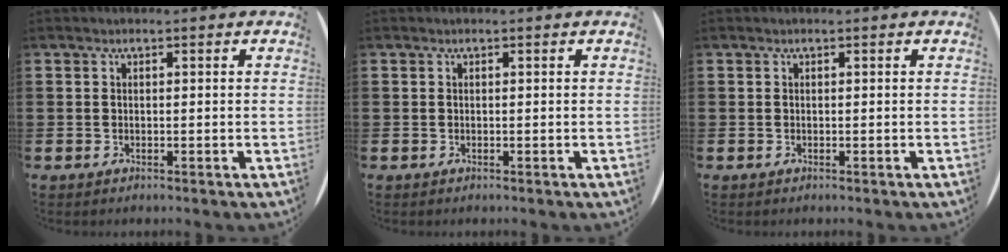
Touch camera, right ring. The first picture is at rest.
{"total": 0.0}
{"total": 0.0}